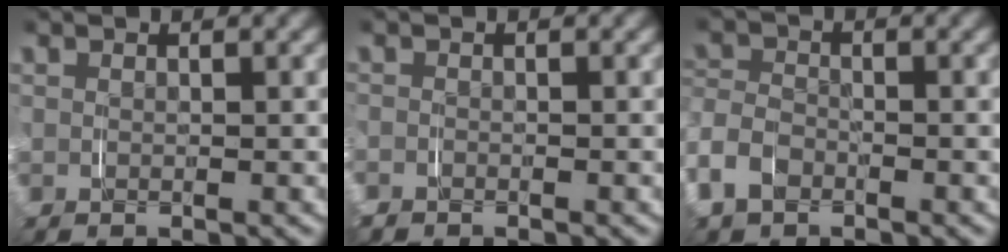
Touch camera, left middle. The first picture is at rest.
{"total": 1.6, "force": [-0.7, 1.4, 0.0], "torque": [-0.017, -0.005, -0.017]}
{"total": 1.9, "force": [-1.4, -0.3, -1.2], "torque": [0.032, 0.012, -0.035]}